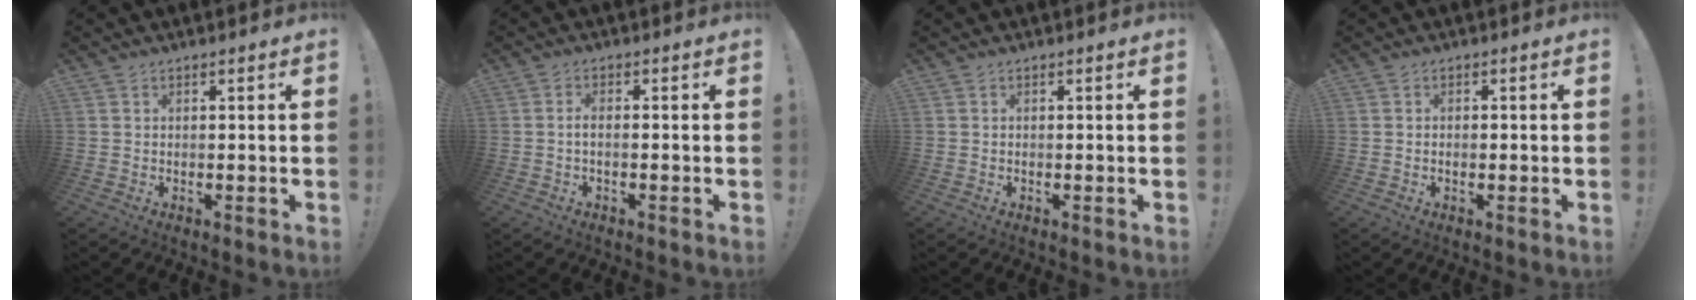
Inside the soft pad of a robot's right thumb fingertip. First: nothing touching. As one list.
[{"total": 2.3, "force": [-0.5, 0.4, 2.2], "torque": [-0.040, 0.003, -0.010]}, {"total": 0.0}, {"total": 0.9, "force": [-0.4, 0.5, 0.6], "torque": [-0.003, 0.000, -0.009]}]